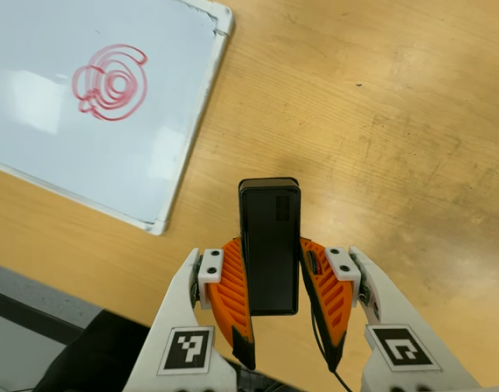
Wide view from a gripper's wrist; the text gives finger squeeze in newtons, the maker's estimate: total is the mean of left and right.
{"total": 3.9, "left": 2.7, "right": 5.1}